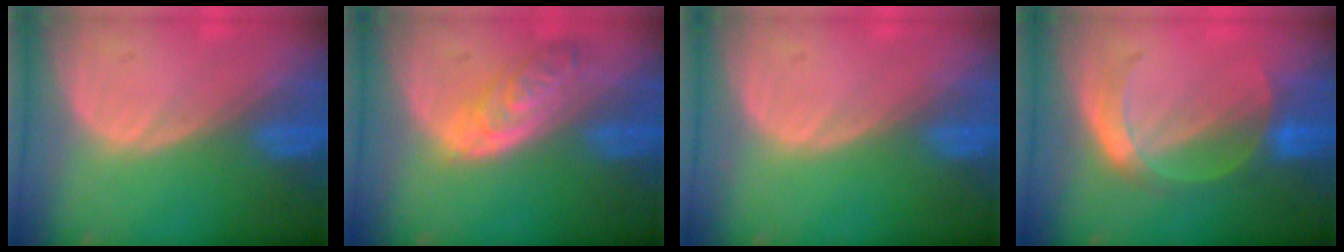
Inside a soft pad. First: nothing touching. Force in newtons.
{"total": 5.9, "press": 5.4, "slide": 2.5}
{"total": 0.0}
{"total": 4.9, "press": 4.9, "slide": 0.3}